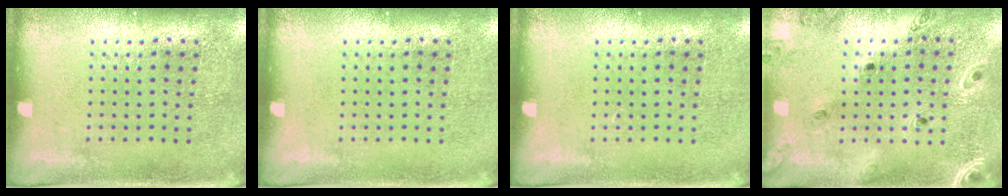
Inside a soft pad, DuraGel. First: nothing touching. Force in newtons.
{"total": 0.0}
{"total": 0.0}
{"total": 0.8, "press": 0.8, "slide": 0.1}